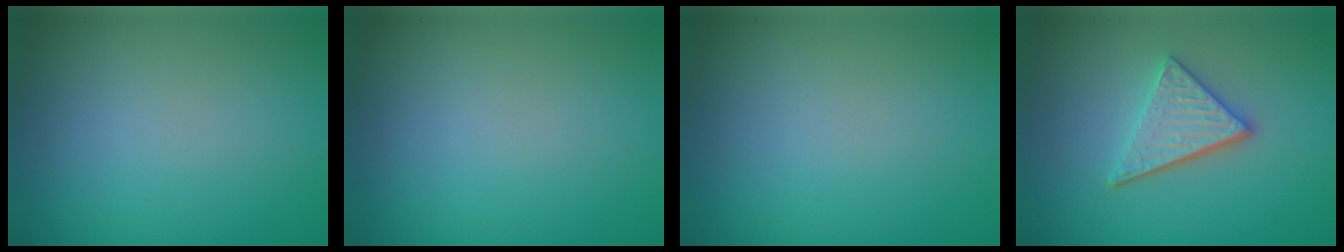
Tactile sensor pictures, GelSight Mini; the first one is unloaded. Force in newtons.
{"total": 0.0}
{"total": 0.0}
{"total": 3.6, "press": 3.0, "slide": 1.9}